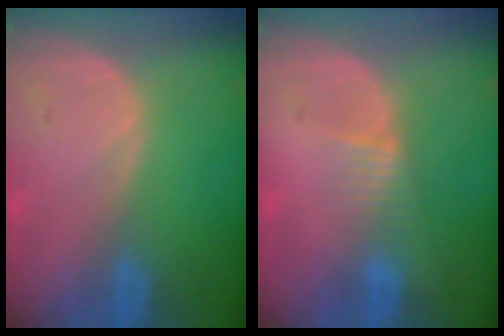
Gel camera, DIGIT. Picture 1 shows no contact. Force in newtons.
{"total": 2.6, "press": 2.4, "slide": 0.9}